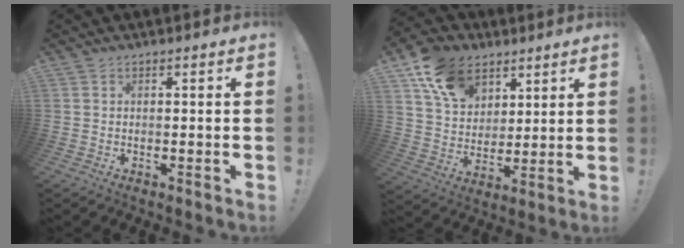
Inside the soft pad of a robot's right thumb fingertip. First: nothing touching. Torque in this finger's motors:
{"motor_torque": [1.20, 1.45, 0.90, 0.38, 0.30]}